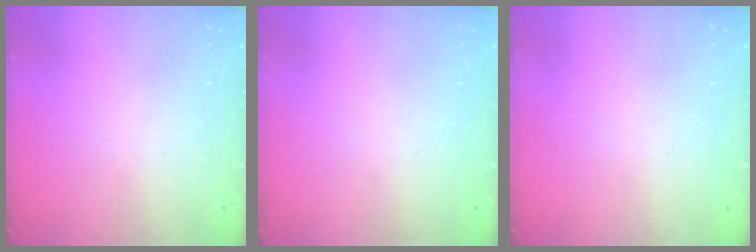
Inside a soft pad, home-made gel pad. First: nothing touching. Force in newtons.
{"total": 0.0}
{"total": 0.0}